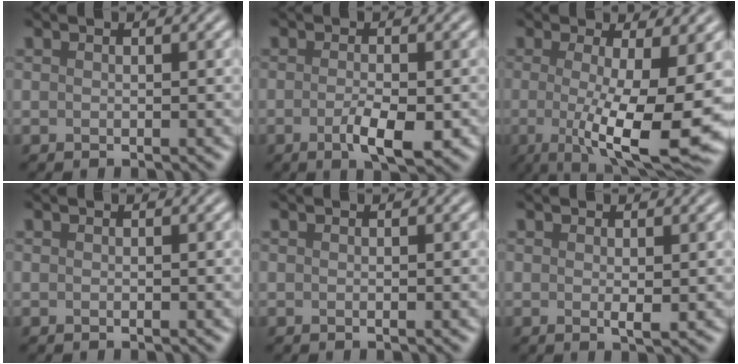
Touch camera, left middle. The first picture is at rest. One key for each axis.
{"total": 3.6, "fx": -1.2, "fy": 1.0, "fz": 3.2, "tx": -0.061, "ty": -0.007, "tz": -0.019}
{"total": 11.0, "fx": -1.2, "fy": 2.7, "fz": 10.6, "tx": -0.144, "ty": -0.022, "tz": -0.018}
{"total": 0.0}
{"total": 0.0}
{"total": 1.0, "fx": 0.2, "fy": 0.2, "fz": 1.0, "tx": -0.017, "ty": -0.004, "tz": 0.001}